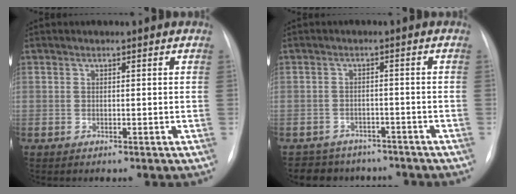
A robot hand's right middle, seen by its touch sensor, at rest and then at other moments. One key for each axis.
{"total": 7.1, "fx": -5.9, "fy": 3.8, "fz": 0.5, "tx": -0.002, "ty": 0.015, "tz": -0.073}